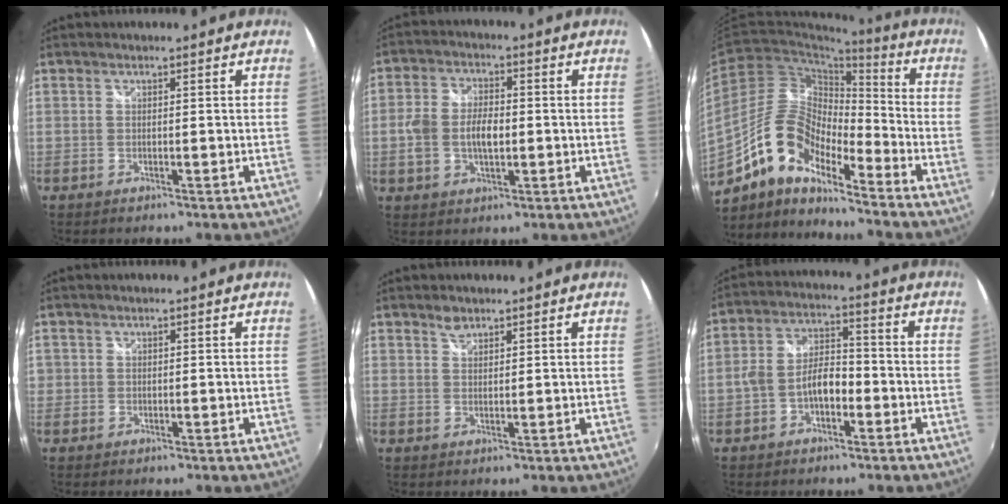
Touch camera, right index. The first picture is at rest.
{"total": 8.2, "force": [-1.0, 4.9, 6.4], "torque": [-0.129, 0.007, -0.017]}
{"total": 13.1, "force": [-9.1, 4.7, 8.1], "torque": [-0.153, 0.013, -0.182]}
{"total": 1.1, "force": [-0.2, 1.1, 0.0], "torque": [-0.002, -0.002, -0.004]}
{"total": 1.8, "force": [1.5, 1.0, 0.6], "torque": [-0.008, 0.002, 0.025]}
{"total": 7.0, "force": [-3.0, 3.7, 5.1], "torque": [-0.102, 0.017, -0.047]}